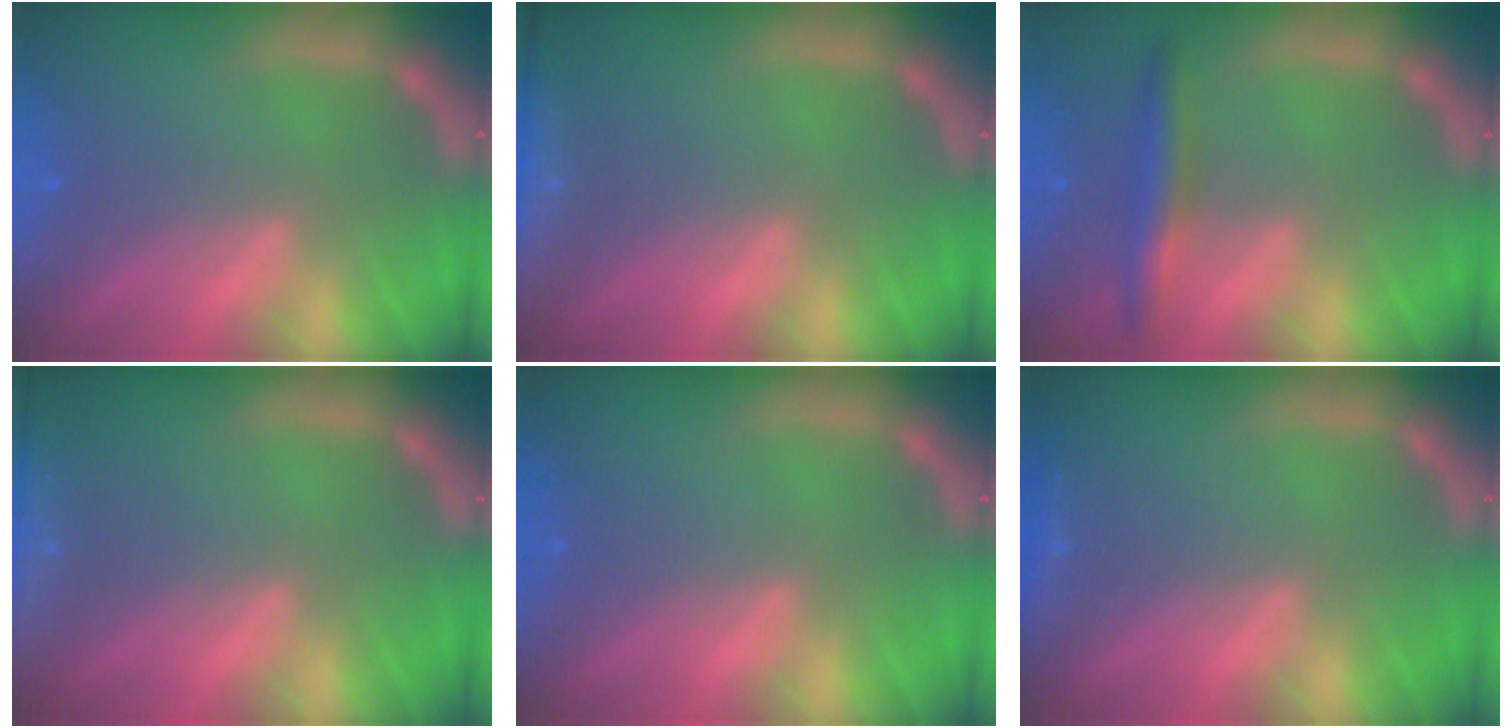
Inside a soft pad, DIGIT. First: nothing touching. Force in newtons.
{"total": 7.4}
{"total": 3.5}
{"total": 9.0}
{"total": 0.0}
{"total": 0.9}